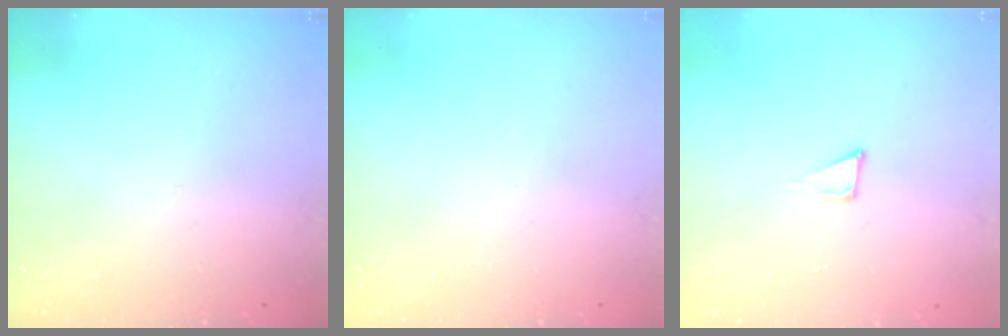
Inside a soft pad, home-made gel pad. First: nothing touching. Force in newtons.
{"total": 0.0}
{"total": 4.6, "press": 4.5, "slide": 0.8}